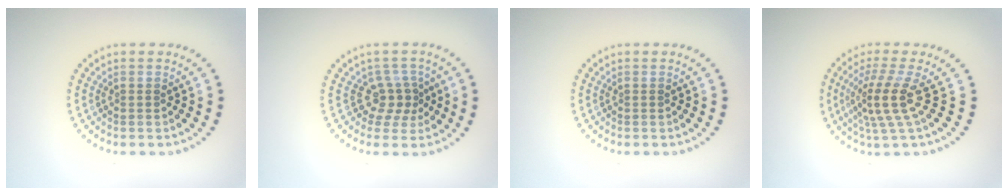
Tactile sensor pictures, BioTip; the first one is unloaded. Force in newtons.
{"total": 2.5, "press": 1.8, "slide": 1.8}
{"total": 0.0}
{"total": 3.9, "press": 2.7, "slide": 2.8}